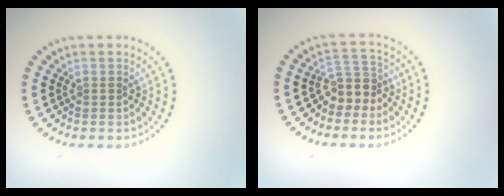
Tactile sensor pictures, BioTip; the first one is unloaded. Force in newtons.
{"total": 2.8, "press": 2.3, "slide": 1.6}